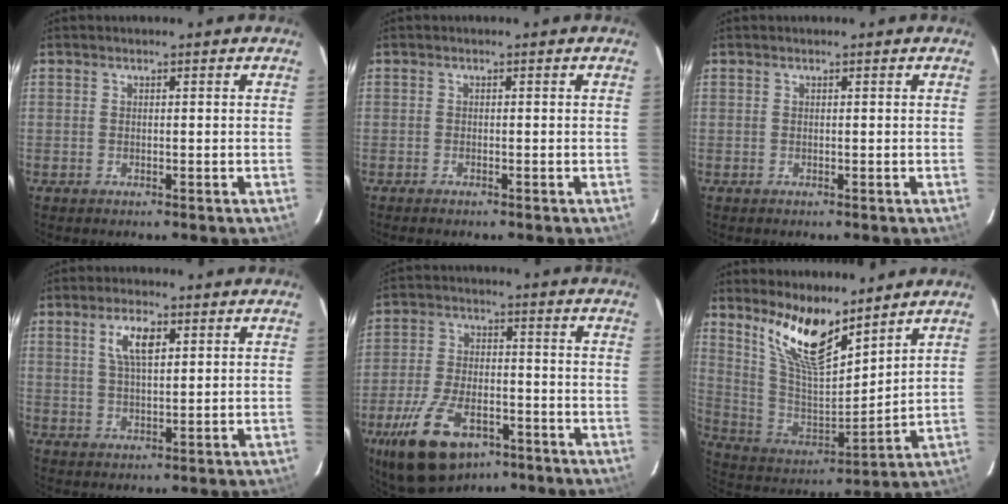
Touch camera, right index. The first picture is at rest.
{"total": 1.0, "force": [-0.9, 0.3, 0.4], "torque": [-0.012, -0.002, -0.018]}
{"total": 0.0}
{"total": 5.7, "force": [2.3, 2.2, 4.7], "torque": [-0.086, 0.007, 0.043]}
{"total": 16.3, "force": [-9.7, 8.3, 10.1], "torque": [-0.218, -0.019, -0.167]}
{"total": 14.4, "force": [10.4, 4.1, 9.1], "torque": [-0.177, -0.013, 0.208]}